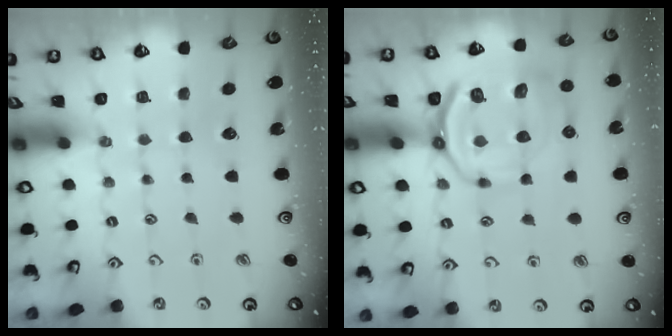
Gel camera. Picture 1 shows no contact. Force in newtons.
{"total": 14.0, "press": 13.8, "slide": 2.3}